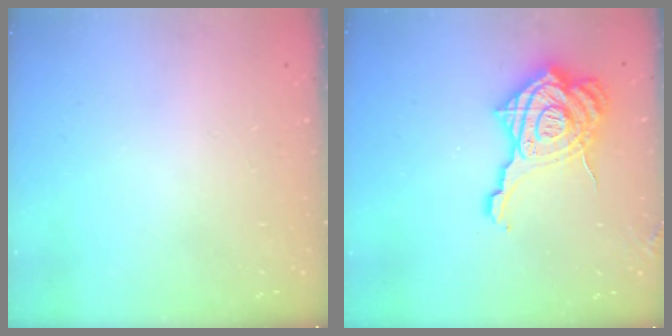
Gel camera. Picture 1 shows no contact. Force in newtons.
{"total": 23.7, "press": 23.6, "slide": 2.4}